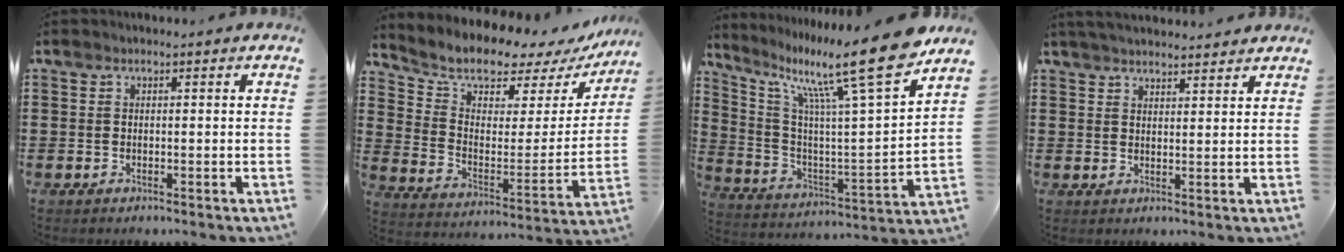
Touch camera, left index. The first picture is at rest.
{"total": 6.7, "force": [6.1, 2.2, 1.5], "torque": [-0.054, -0.056, 0.099]}
{"total": 16.4, "force": [11.8, 1.0, 11.3], "torque": [-0.219, -0.073, 0.183]}
{"total": 3.3, "force": [3.3, 0.4, 0.3], "torque": [-0.015, -0.004, 0.063]}